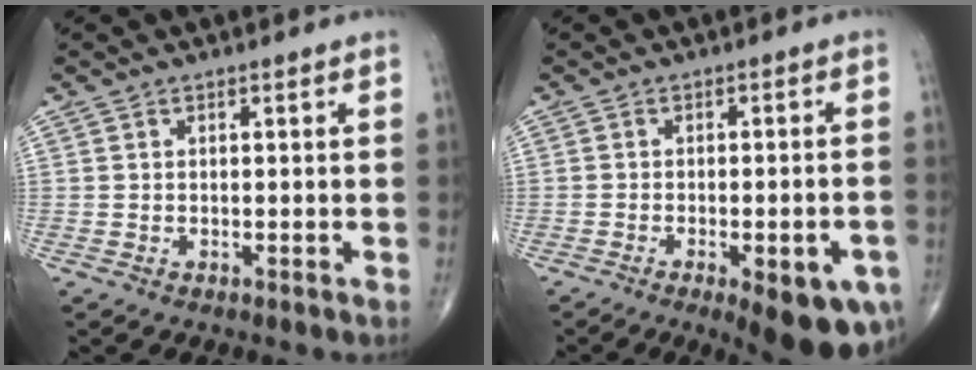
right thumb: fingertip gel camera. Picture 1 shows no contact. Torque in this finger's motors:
{"motor_torque": [0.07, 0.46, 0.19, -0.35, 0.07]}